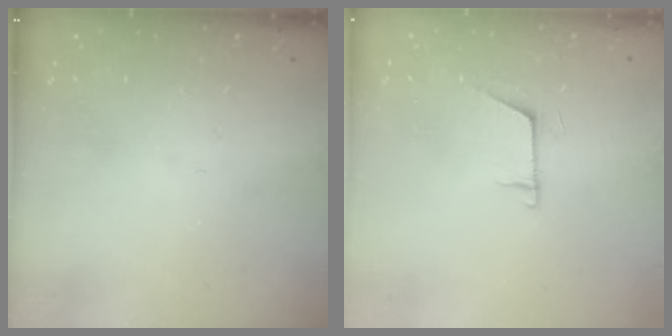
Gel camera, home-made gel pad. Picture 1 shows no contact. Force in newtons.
{"total": 6.1, "press": 6.1, "slide": 0.5}